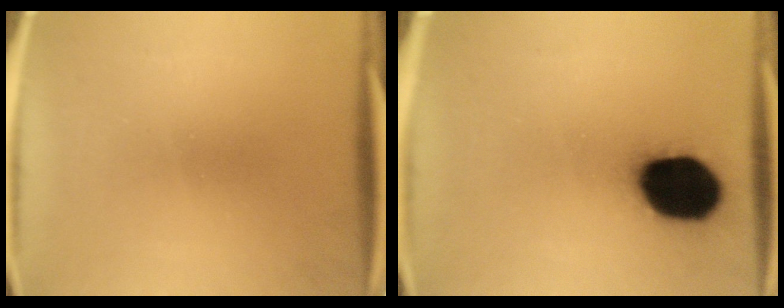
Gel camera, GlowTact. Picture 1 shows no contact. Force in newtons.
{"total": 19.9}